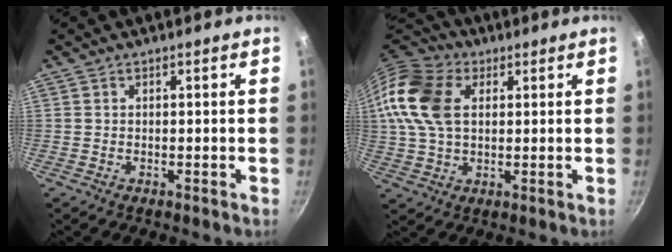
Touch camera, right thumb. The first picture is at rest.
{"total": 16.3, "force": [3.7, 10.9, 11.5], "torque": [-0.229, 0.015, 0.060]}